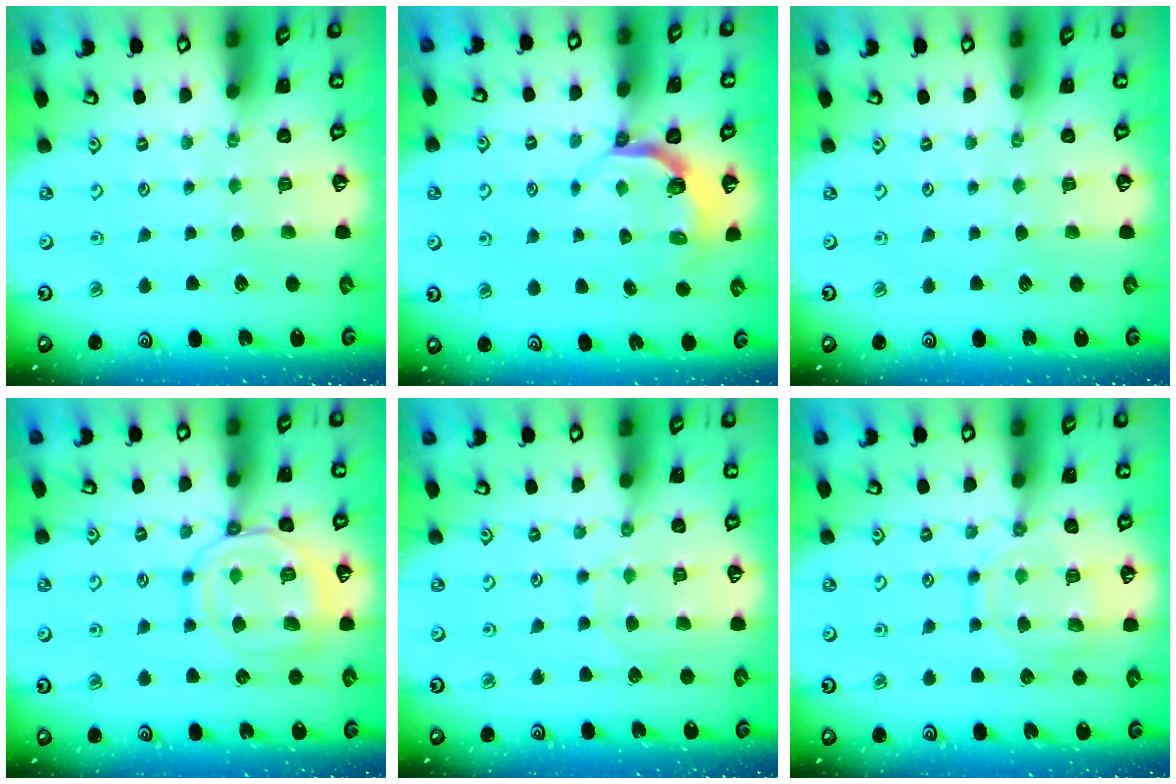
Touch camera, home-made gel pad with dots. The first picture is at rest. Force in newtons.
{"total": 4.6, "press": 3.1, "slide": 3.3}
{"total": 0.0}
{"total": 12.9, "press": 12.8, "slide": 1.3}
{"total": 6.3, "press": 6.3, "slide": 0.5}
{"total": 12.4, "press": 12.4, "slide": 1.0}